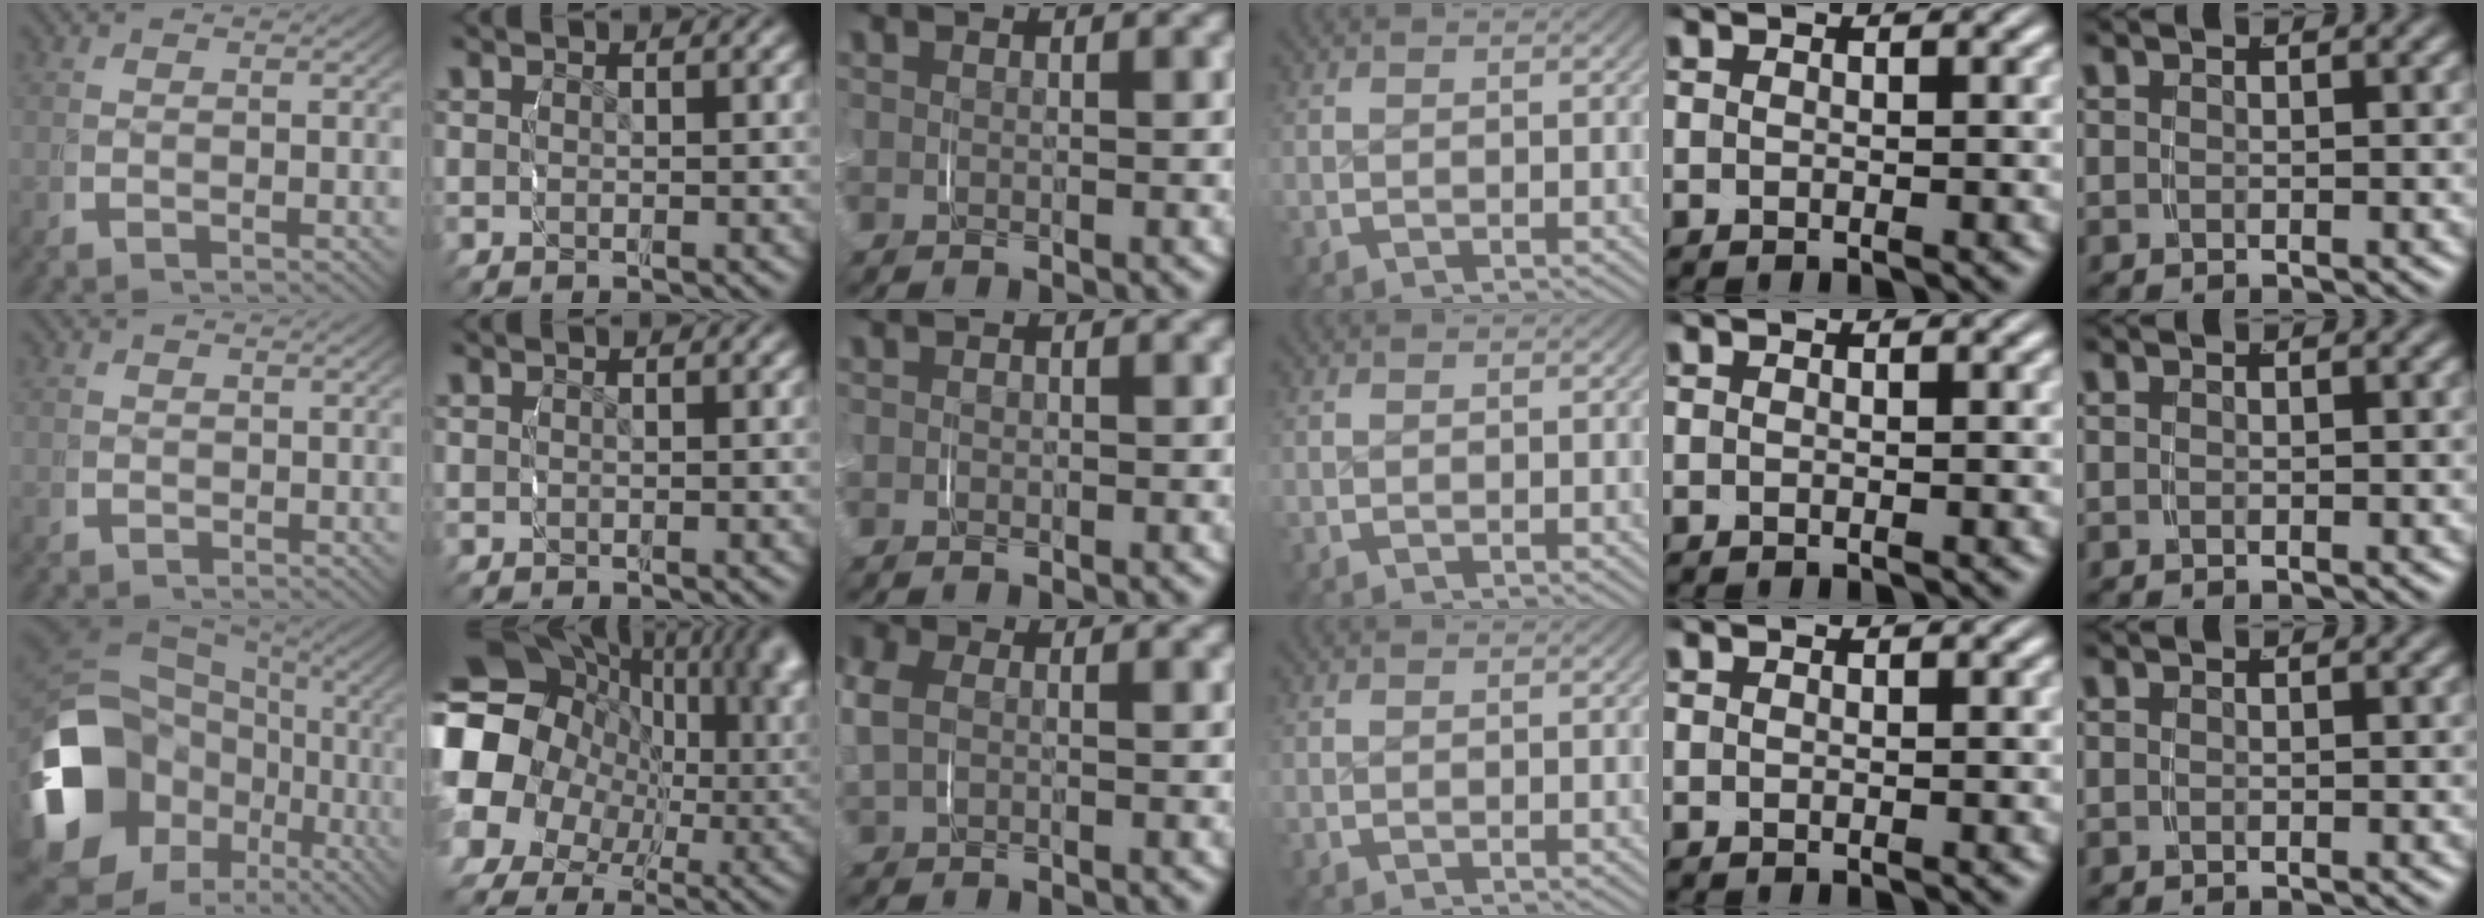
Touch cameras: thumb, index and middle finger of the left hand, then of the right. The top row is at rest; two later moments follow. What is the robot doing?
{"motion": "grasp_and_lifting", "object": "knife"}